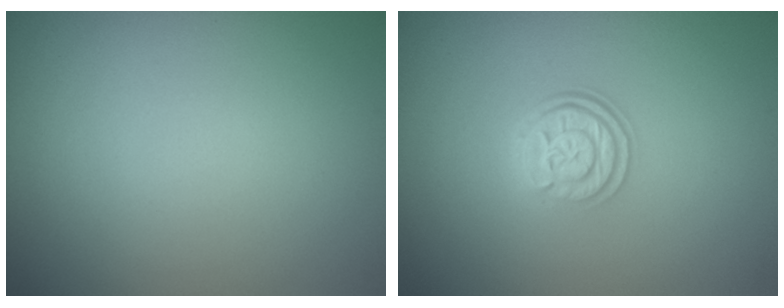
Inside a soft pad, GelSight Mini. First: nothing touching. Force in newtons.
{"total": 3.2, "press": 2.5, "slide": 2.0}